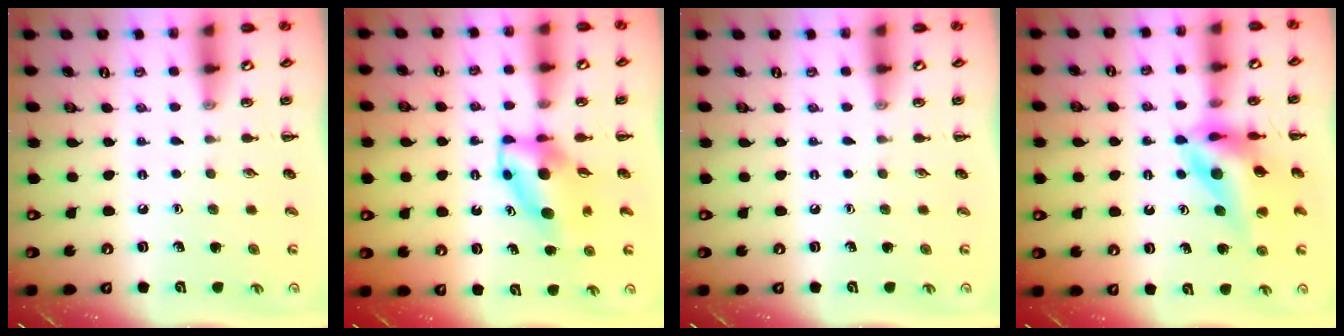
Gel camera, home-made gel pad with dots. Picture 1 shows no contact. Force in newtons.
{"total": 6.1, "press": 5.9, "slide": 1.6}
{"total": 0.0}
{"total": 12.4, "press": 11.8, "slide": 3.9}